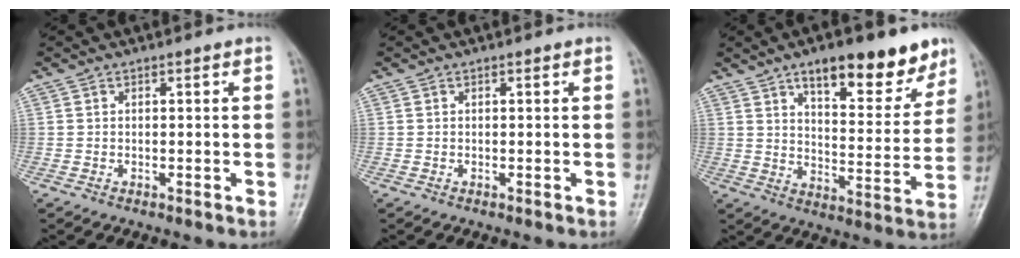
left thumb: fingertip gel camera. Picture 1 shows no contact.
{"total": 0.0}
{"total": 16.3, "force": [10.5, 6.3, 10.7], "torque": [-0.099, -0.056, 0.155]}